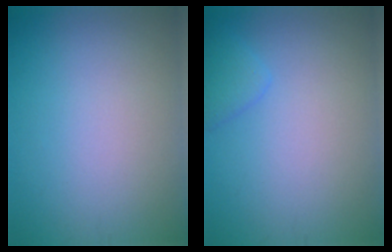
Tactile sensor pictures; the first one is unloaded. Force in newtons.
{"total": 1.5, "press": 1.5, "slide": 0.1}